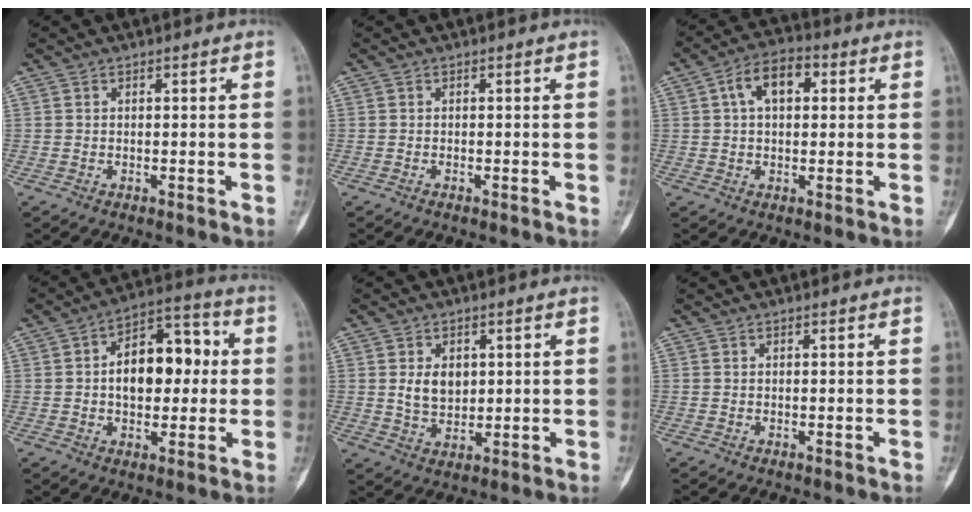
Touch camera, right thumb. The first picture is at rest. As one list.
[{"total": 0.0}, {"total": 8.5, "force": [2.2, 5.1, 6.5], "torque": [-0.102, 0.018, 0.029]}, {"total": 14.1, "force": [0.9, 8.6, 11.1], "torque": [-0.131, 0.032, 0.007]}, {"total": 5.9, "force": [1.3, 4.2, 3.9], "torque": [-0.050, -0.011, 0.031]}, {"total": 0.0}]